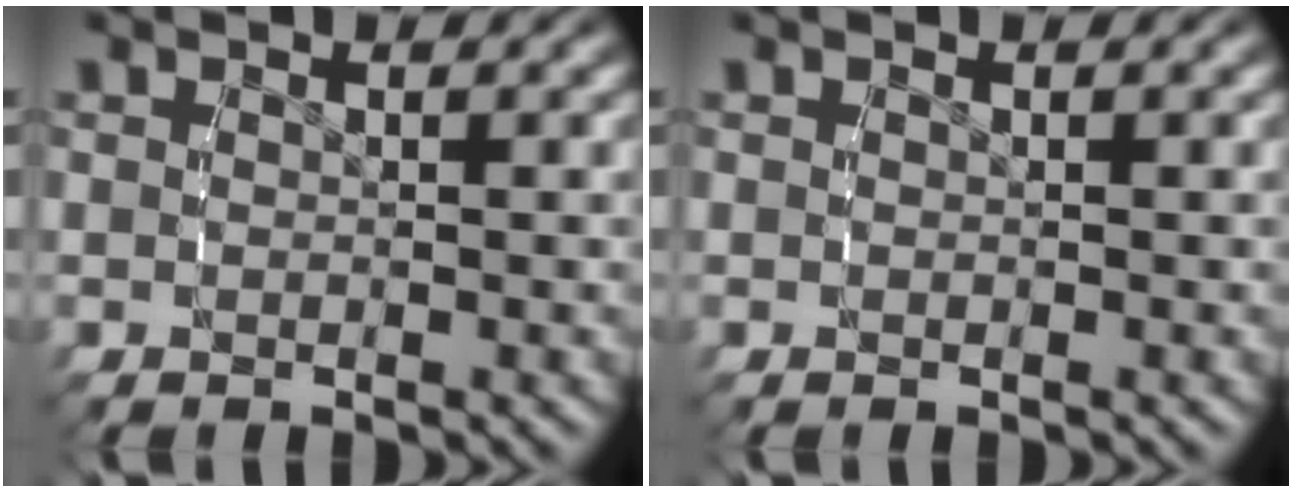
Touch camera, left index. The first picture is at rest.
{"total": 0.0}